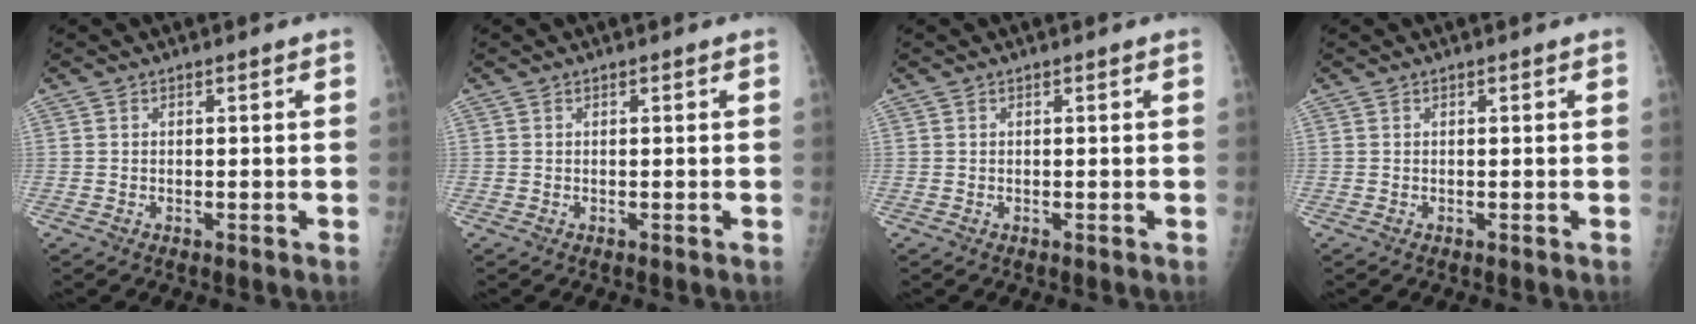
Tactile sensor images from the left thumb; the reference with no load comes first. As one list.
[{"total": 0.0}, {"total": 0.0}, {"total": 0.0}]